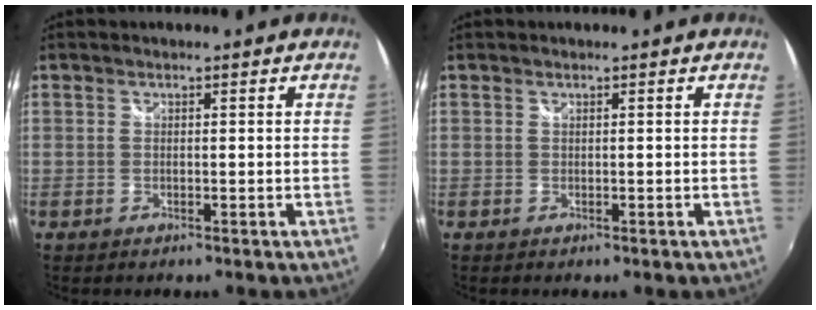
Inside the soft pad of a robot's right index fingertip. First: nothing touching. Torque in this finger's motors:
{"motor_torque": [0.04, 0.04, 0.04, 0.01]}